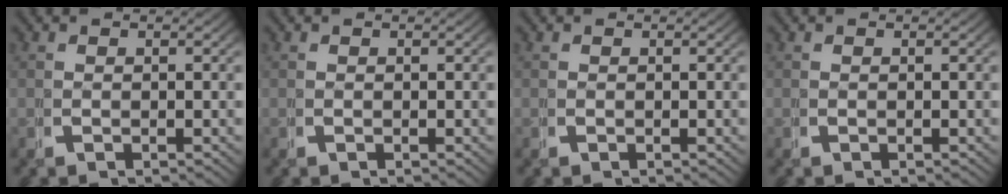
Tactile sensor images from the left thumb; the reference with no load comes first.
{"total": 0.0}
{"total": 0.0}
{"total": 0.0}